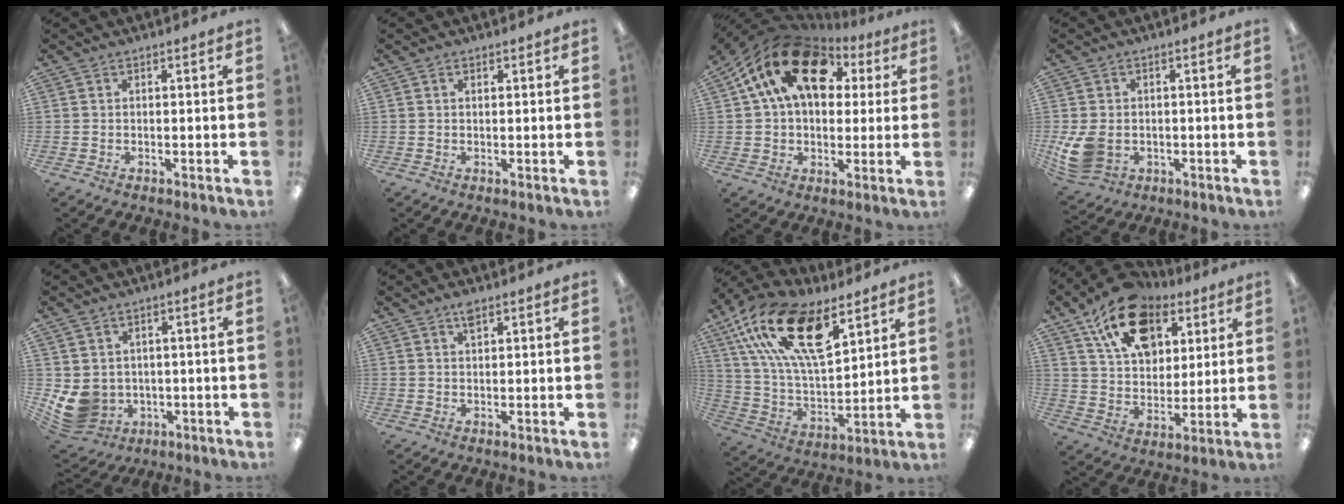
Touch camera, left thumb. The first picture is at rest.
{"total": 1.0, "force": [0.5, 0.4, 0.8], "torque": [-0.009, -0.002, 0.008]}
{"total": 18.8, "force": [7.9, 12.4, 11.8], "torque": [-0.234, -0.020, 0.142]}
{"total": 8.5, "force": [-1.6, 6.2, 5.6], "torque": [-0.121, 0.000, -0.024]}
{"total": 7.1, "force": [-0.1, 6.5, 2.8], "torque": [-0.102, -0.007, 0.003]}
{"total": 2.4, "force": [1.5, 0.9, 1.7], "torque": [-0.031, 0.000, 0.026]}
{"total": 22.3, "force": [12.4, 9.8, 15.8], "torque": [-0.295, -0.054, 0.220]}
{"total": 17.6, "force": [10.1, 11.2, 9.2], "torque": [-0.153, -0.036, 0.183]}